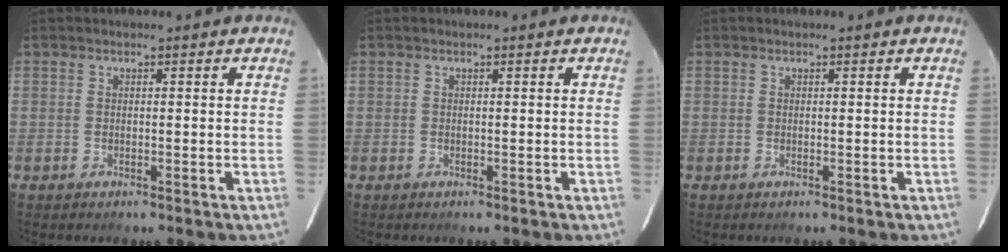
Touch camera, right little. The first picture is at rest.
{"total": 0.0}
{"total": 0.0}